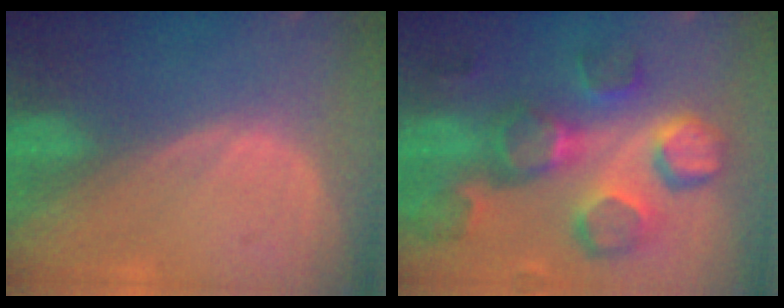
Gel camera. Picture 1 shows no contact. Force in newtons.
{"total": 11.9, "press": 10.9, "slide": 4.6}